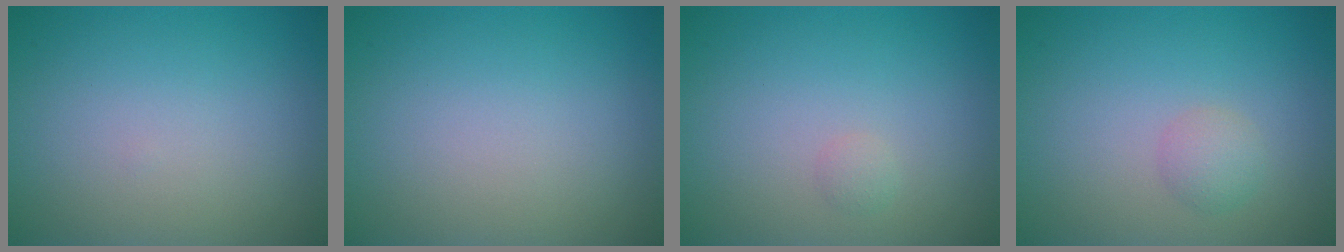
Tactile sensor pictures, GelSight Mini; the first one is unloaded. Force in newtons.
{"total": 0.0}
{"total": 0.6, "press": 0.6, "slide": 0.1}
{"total": 1.5, "press": 1.5, "slide": 0.1}